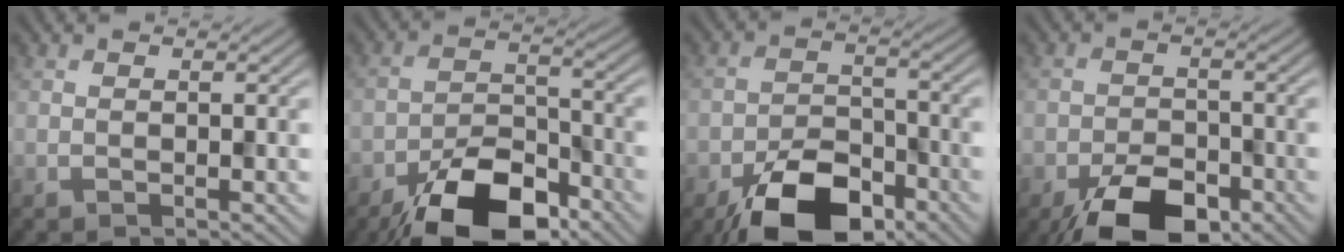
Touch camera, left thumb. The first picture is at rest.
{"total": 12.2, "force": [-8.4, 5.1, 7.2], "torque": [-0.118, -0.003, -0.158]}
{"total": 10.5, "force": [-6.8, 5.1, 6.2], "torque": [-0.106, -0.010, -0.127]}
{"total": 8.3, "force": [-5.3, 4.0, 5.1], "torque": [-0.083, -0.009, -0.093]}